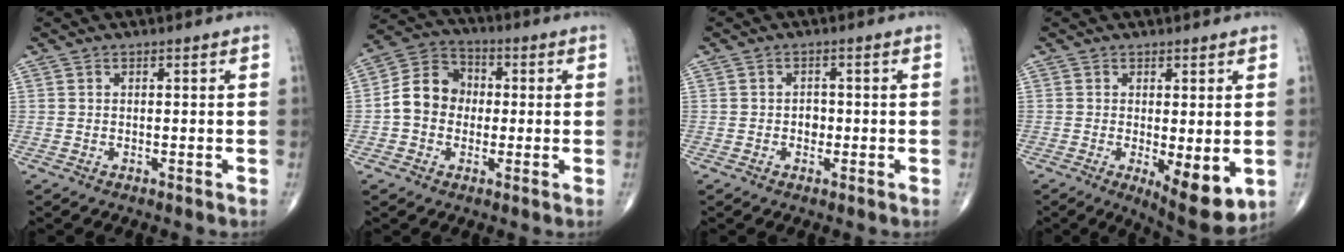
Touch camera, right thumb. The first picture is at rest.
{"total": 9.7, "force": [-0.5, 8.2, 5.1], "torque": [-0.074, 0.035, -0.024]}
{"total": 2.1, "force": [-0.4, 1.7, 1.2], "torque": [-0.005, 0.006, -0.008]}
{"total": 8.8, "force": [-1.8, 3.1, 8.0], "torque": [-0.111, -0.025, -0.019]}